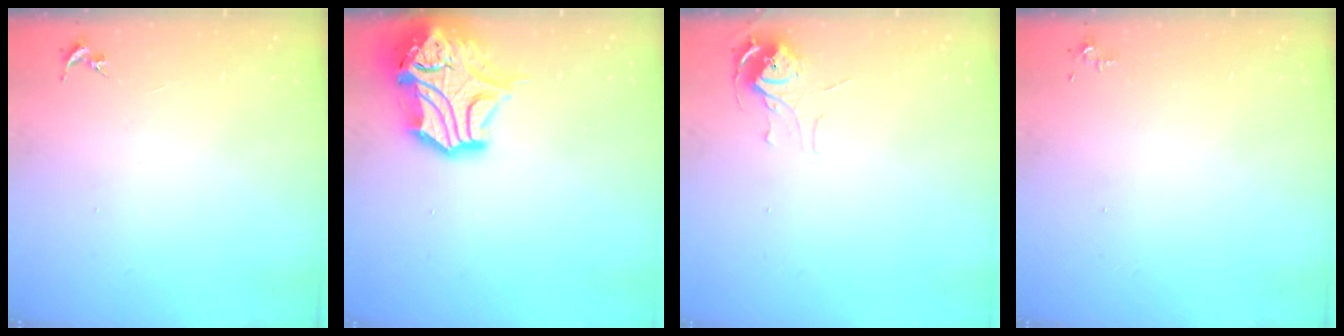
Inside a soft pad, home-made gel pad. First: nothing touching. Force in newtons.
{"total": 17.4, "press": 17.2, "slide": 2.6}
{"total": 6.2, "press": 6.1, "slide": 0.5}
{"total": 3.5, "press": 3.4, "slide": 0.5}